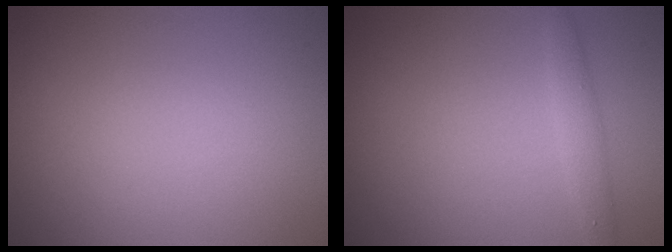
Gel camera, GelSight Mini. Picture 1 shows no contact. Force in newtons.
{"total": 1.5, "press": 1.5, "slide": 0.0}